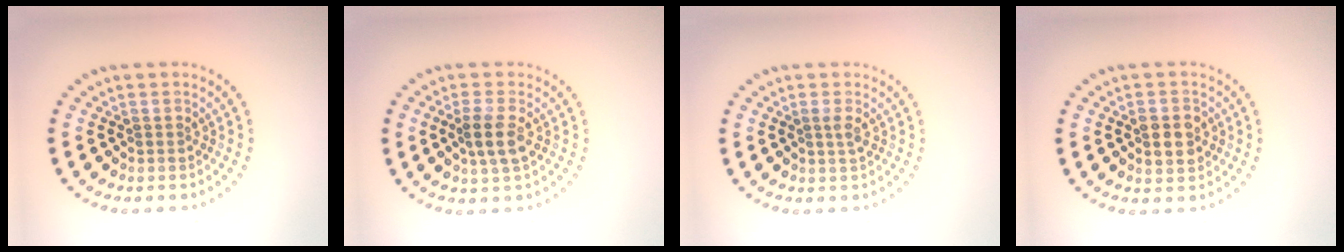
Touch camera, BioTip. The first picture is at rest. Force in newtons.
{"total": 2.9, "press": 2.7, "slide": 1.1}
{"total": 0.9, "press": 0.8, "slide": 0.5}
{"total": 2.9, "press": 2.9, "slide": 0.1}